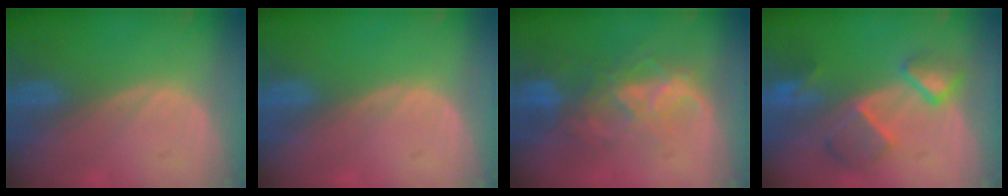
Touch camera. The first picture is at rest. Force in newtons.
{"total": 0.0}
{"total": 7.9, "press": 7.2, "slide": 3.3}
{"total": 7.6, "press": 6.8, "slide": 3.5}